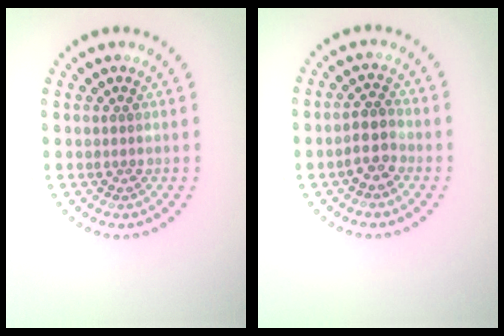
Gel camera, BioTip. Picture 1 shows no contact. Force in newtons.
{"total": 2.2, "press": 2.0, "slide": 1.0}